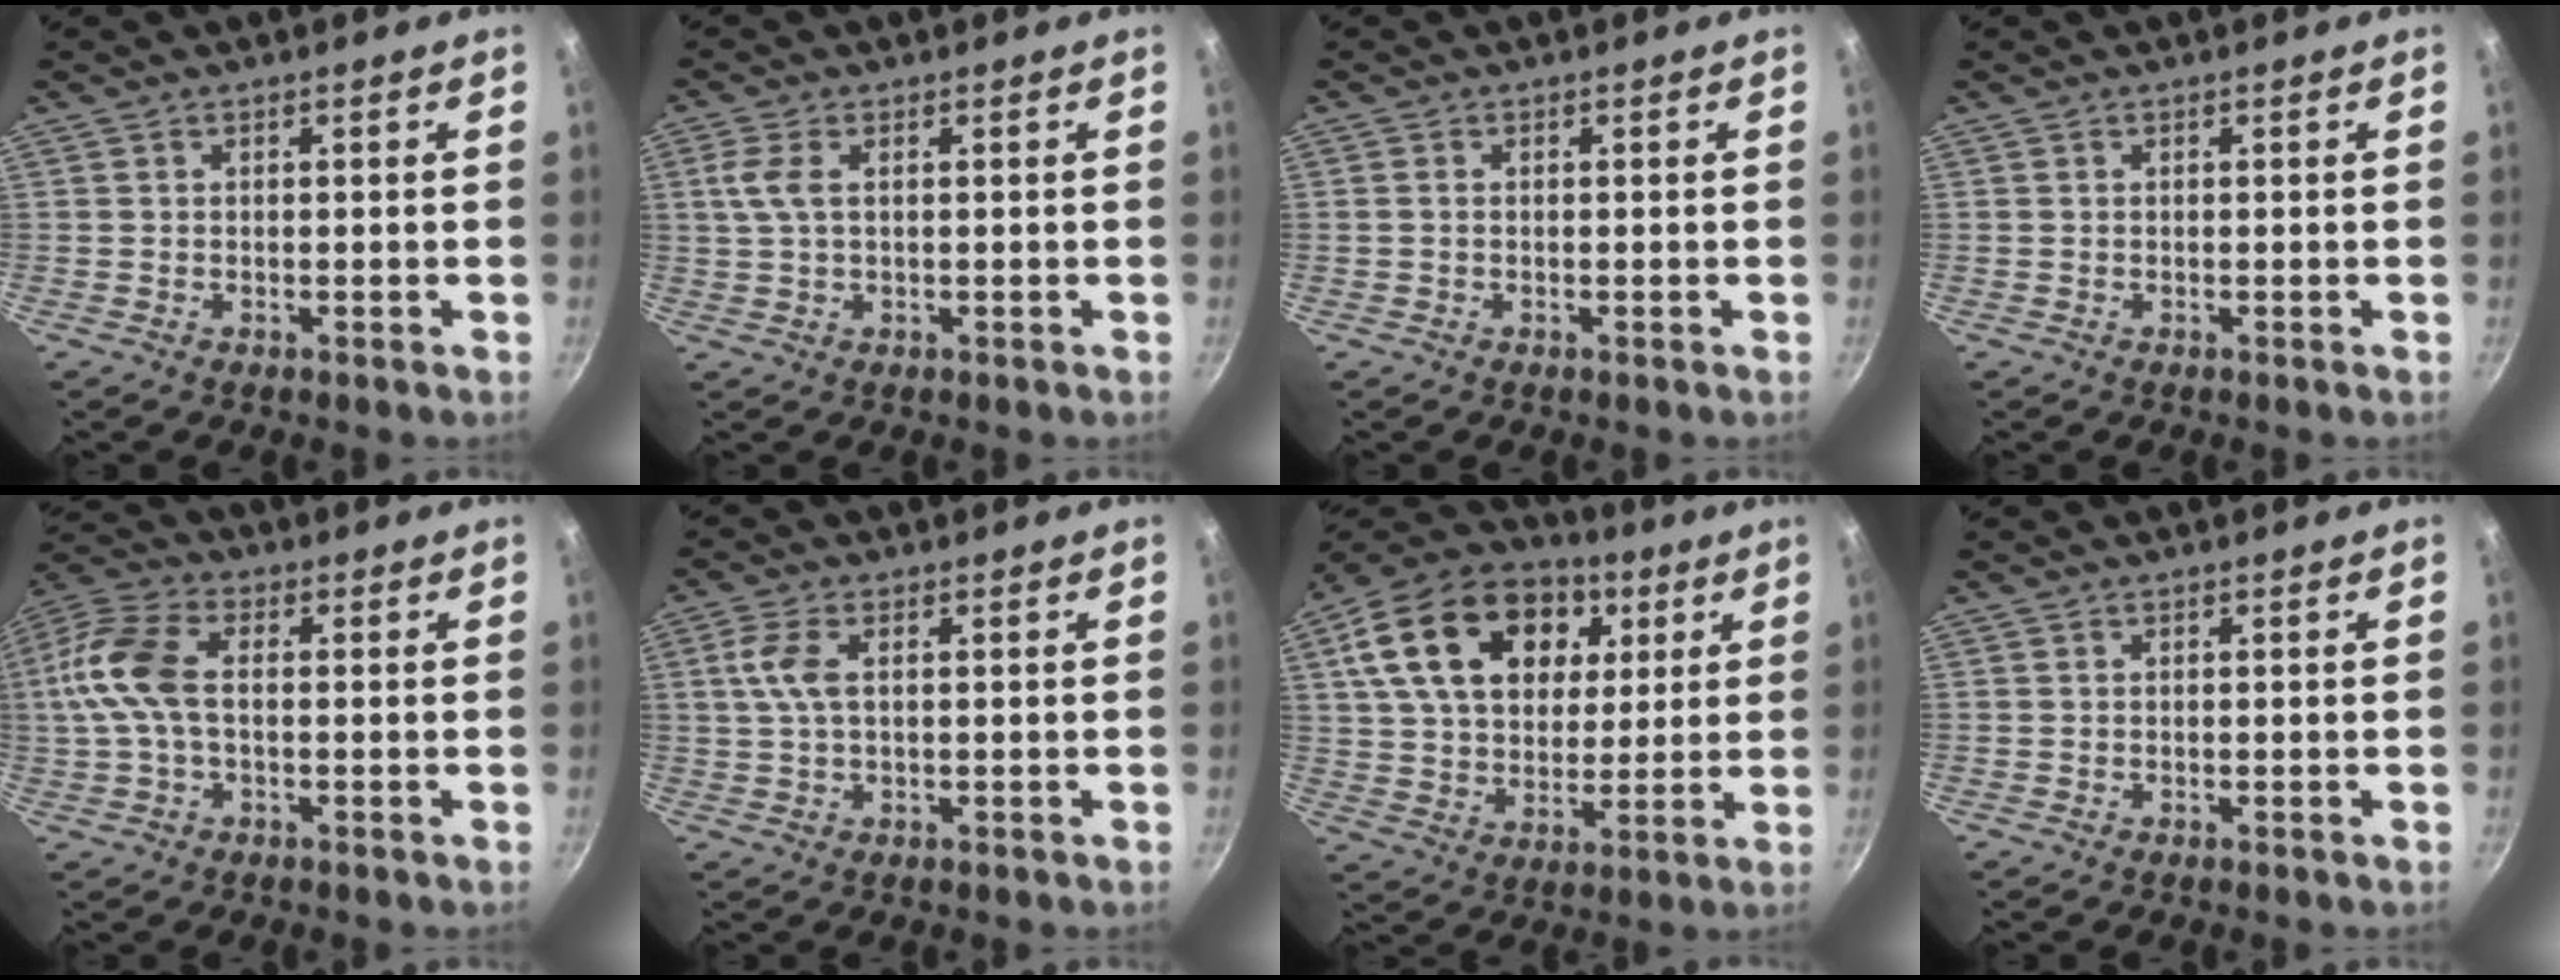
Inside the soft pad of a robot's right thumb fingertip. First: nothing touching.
{"total": 3.8, "force": [0.9, 1.9, 3.2], "torque": [-0.073, 0.006, 0.018]}
{"total": 0.6, "force": [0.0, 0.4, 0.4], "torque": [-0.009, 0.003, -0.002]}
{"total": 0.0}
{"total": 12.0, "force": [0.3, 6.9, 9.8], "torque": [-0.206, 0.029, -0.011]}
{"total": 4.9, "force": [1.0, 2.3, 4.2], "torque": [-0.093, 0.009, 0.018]}
{"total": 23.2, "force": [8.1, 16.1, 14.7], "torque": [-0.242, 0.001, 0.130]}
{"total": 0.0}